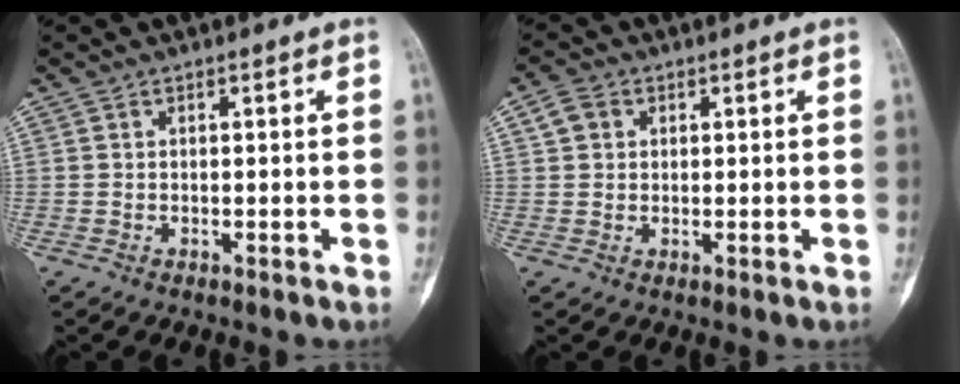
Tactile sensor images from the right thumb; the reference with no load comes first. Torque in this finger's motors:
{"motor_torque": [-0.60, 0.65, 0.16, -0.14, 0.06]}